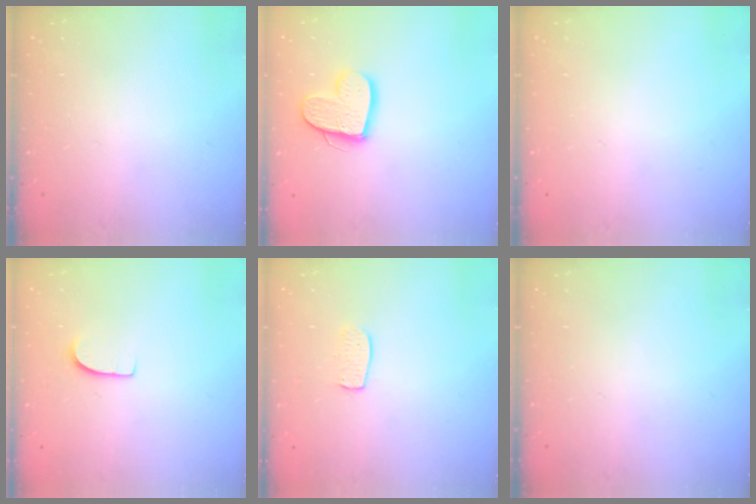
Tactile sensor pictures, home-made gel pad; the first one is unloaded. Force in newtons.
{"total": 12.9, "press": 12.9, "slide": 1.0}
{"total": 0.0}
{"total": 6.7, "press": 6.7, "slide": 0.3}
{"total": 6.6, "press": 6.6, "slide": 0.2}
{"total": 0.0}